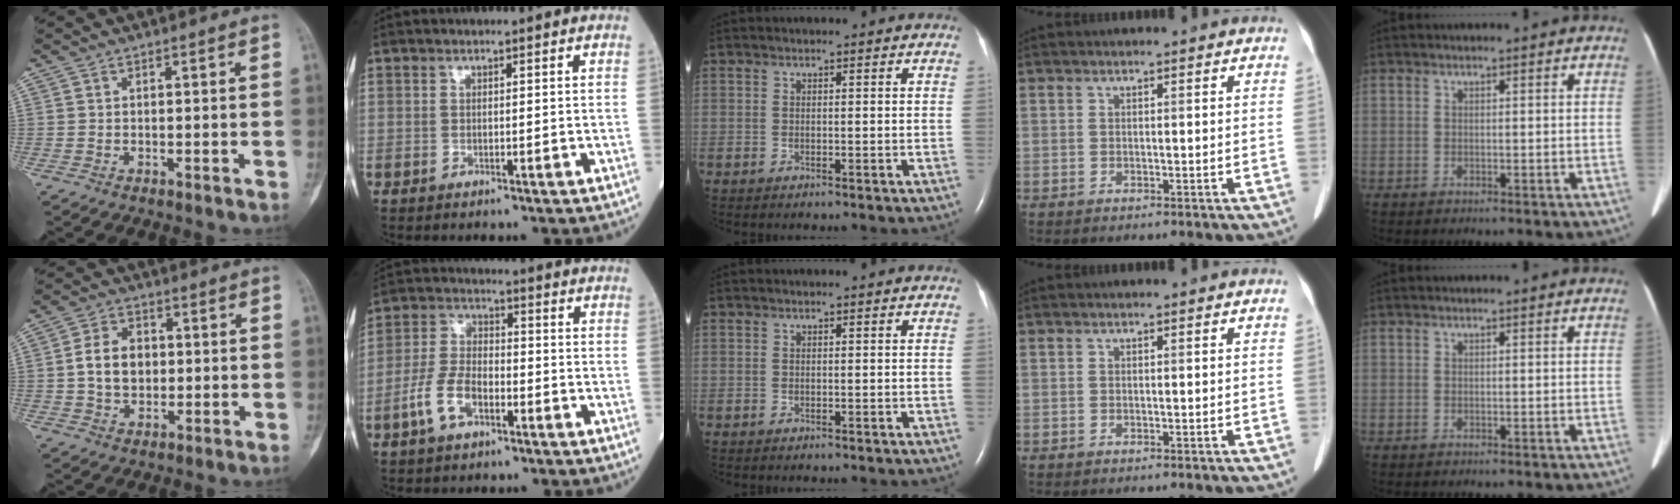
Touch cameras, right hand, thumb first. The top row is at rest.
{"thumb": {"total": 8.2, "force": [0.2, 6.1, 5.5], "torque": [-0.077, 0.008, 0.003]}, "index": {"total": 7.7, "force": [-3.4, 3.8, 5.8], "torque": [-0.129, 0.010, -0.069]}}